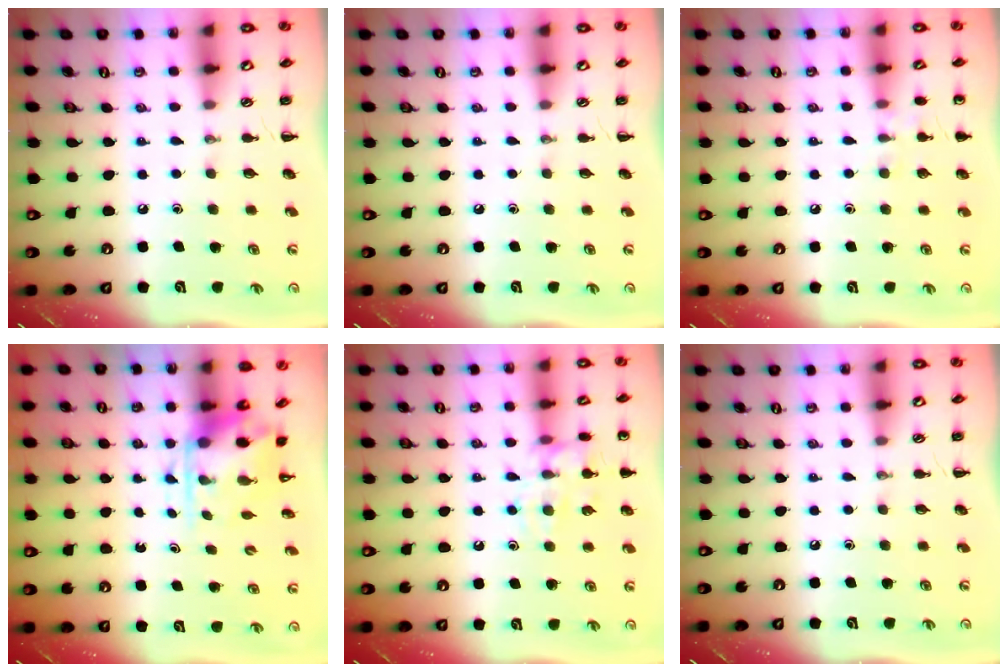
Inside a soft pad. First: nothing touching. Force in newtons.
{"total": 0.0}
{"total": 6.0, "press": 5.7, "slide": 1.7}
{"total": 3.8, "press": 3.7, "slide": 0.9}
{"total": 13.0, "press": 13.0, "slide": 1.3}
{"total": 0.0}